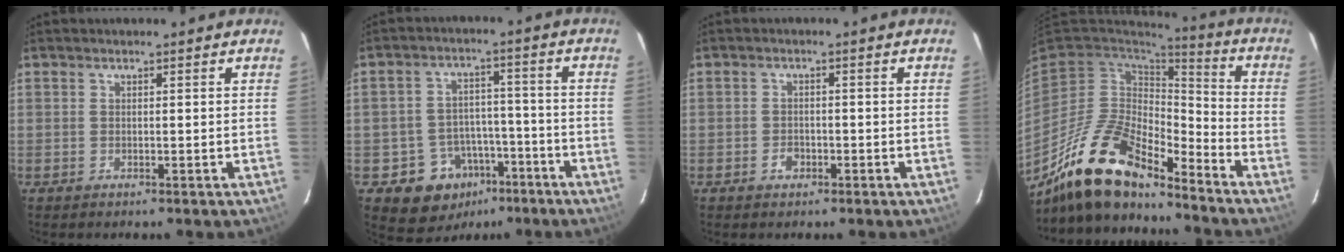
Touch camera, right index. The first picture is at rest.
{"total": 10.6, "force": [-6.1, 8.3, 2.6], "torque": [-0.060, 0.034, -0.070]}
{"total": 2.2, "force": [-1.1, 1.6, 0.8], "torque": [-0.015, 0.003, -0.017]}
{"total": 18.2, "force": [-14.5, 5.6, 9.5], "torque": [-0.198, -0.016, -0.274]}